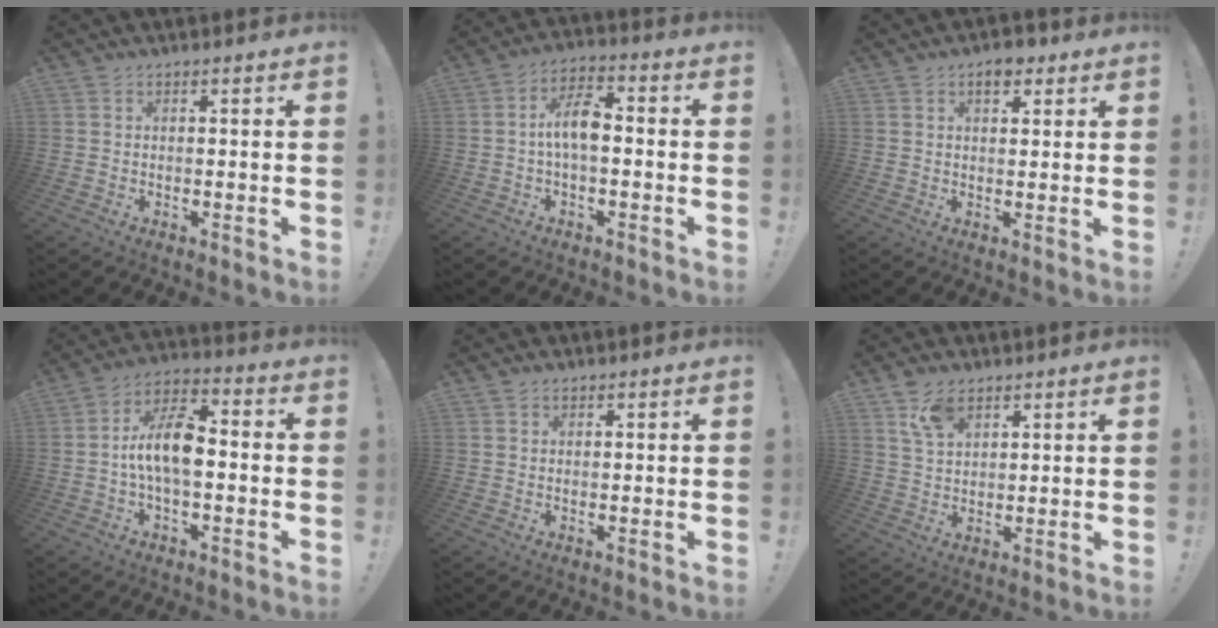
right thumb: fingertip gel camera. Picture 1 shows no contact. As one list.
[{"total": 9.2, "force": [-0.6, 4.2, 8.1], "torque": [-0.147, 0.013, -0.010]}, {"total": 4.2, "force": [2.3, 2.6, 2.4], "torque": [-0.020, -0.009, 0.037]}, {"total": 12.3, "force": [-0.8, 5.9, 10.8], "torque": [-0.193, 0.013, -0.012]}, {"total": 1.2, "force": [1.0, 0.6, -0.1], "torque": [0.007, -0.001, 0.017]}, {"total": 8.0, "force": [4.9, 4.7, 4.2], "torque": [-0.077, -0.015, 0.096]}]